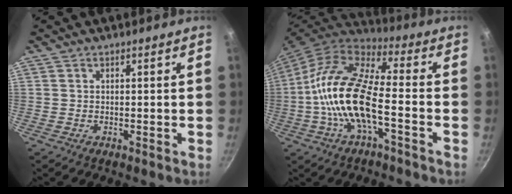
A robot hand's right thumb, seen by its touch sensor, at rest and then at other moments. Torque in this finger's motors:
{"motor_torque": [0.09, 1.41, 2.03, -0.74, 0.67]}